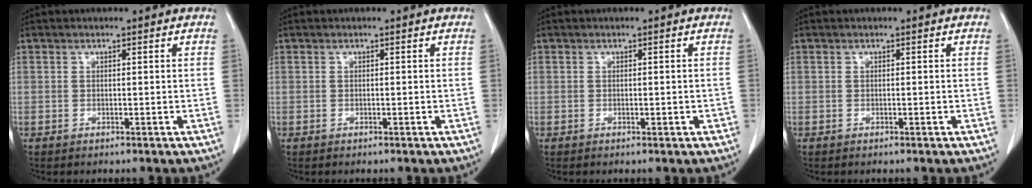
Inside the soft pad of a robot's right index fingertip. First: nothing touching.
{"total": 0.0}
{"total": 1.0, "force": [-0.2, 0.4, 0.9], "torque": [-0.013, 0.000, 0.001]}
{"total": 0.0}